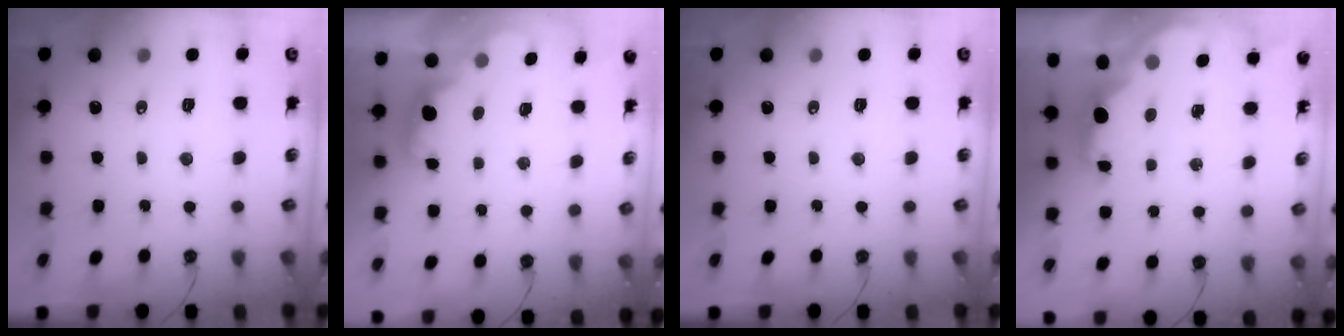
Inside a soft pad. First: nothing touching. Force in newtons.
{"total": 2.0, "press": 1.8, "slide": 0.9}
{"total": 0.0}
{"total": 2.5, "press": 2.3, "slide": 0.8}